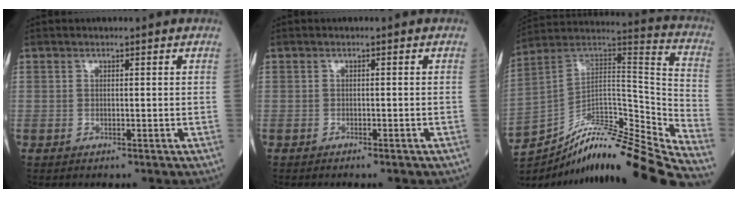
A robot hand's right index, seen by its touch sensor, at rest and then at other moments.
{"total": 1.9, "force": [-1.6, 0.4, 1.0], "torque": [-0.016, -0.003, -0.014]}
{"total": 27.3, "force": [-24.3, 1.2, 12.5], "torque": [-0.165, 0.012, -0.375]}